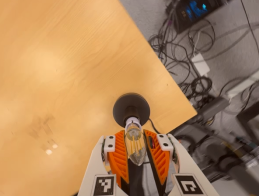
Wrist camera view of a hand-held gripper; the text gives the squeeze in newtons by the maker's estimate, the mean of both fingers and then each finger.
{"total": 10.4, "left": 9.5, "right": 11.3}